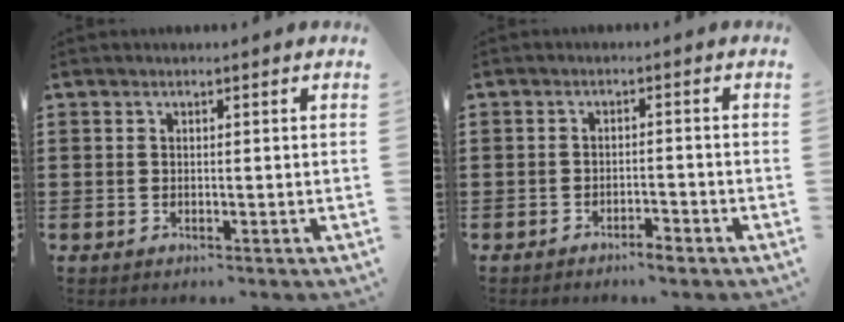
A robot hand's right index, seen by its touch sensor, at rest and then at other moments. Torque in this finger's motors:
{"motor_torque": [-0.16, 0.07, -0.70, -0.21]}